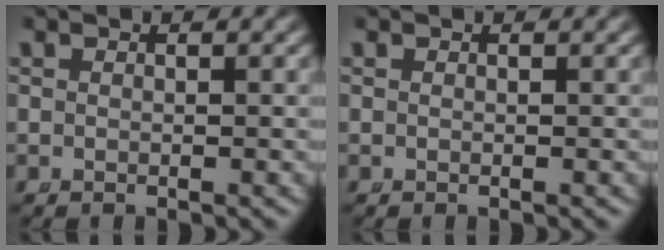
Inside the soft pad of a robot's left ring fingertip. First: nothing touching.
{"total": 0.0}